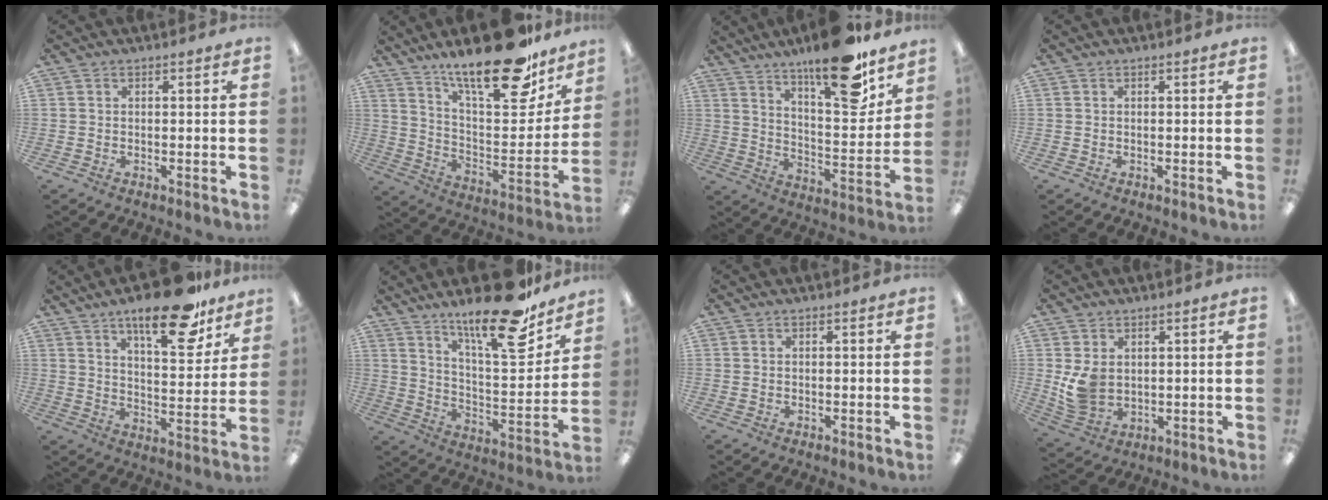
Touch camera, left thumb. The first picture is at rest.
{"total": 24.6, "force": [18.7, 7.4, 14.2], "torque": [-0.213, -0.128, 0.311]}
{"total": 20.1, "force": [15.3, 5.7, 11.7], "torque": [-0.169, -0.107, 0.250]}
{"total": 0.0}
{"total": 18.6, "force": [13.0, 6.3, 11.7], "torque": [-0.169, -0.072, 0.209]}
{"total": 21.6, "force": [15.9, 5.9, 13.4], "torque": [-0.205, -0.107, 0.258]}
{"total": 0.0}
{"total": 7.0, "force": [2.0, 5.4, 3.9], "torque": [-0.076, -0.004, 0.042]}